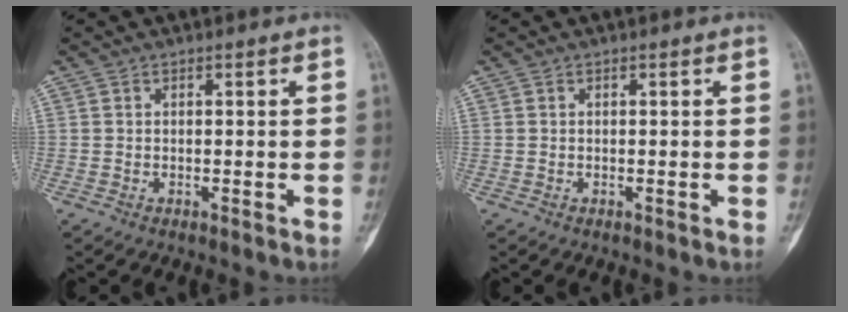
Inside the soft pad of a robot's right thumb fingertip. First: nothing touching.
{"total": 0.0}